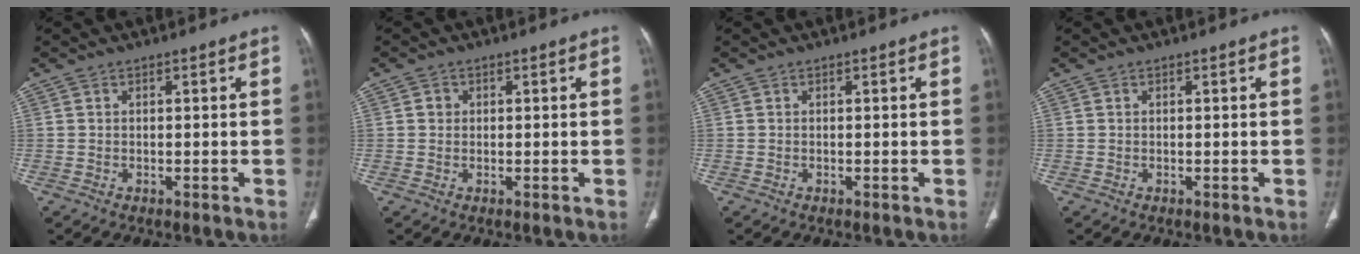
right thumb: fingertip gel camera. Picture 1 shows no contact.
{"total": 1.3, "force": [0.2, 1.2, 0.4], "torque": [-0.001, 0.002, 0.002]}
{"total": 0.0}
{"total": 0.0}